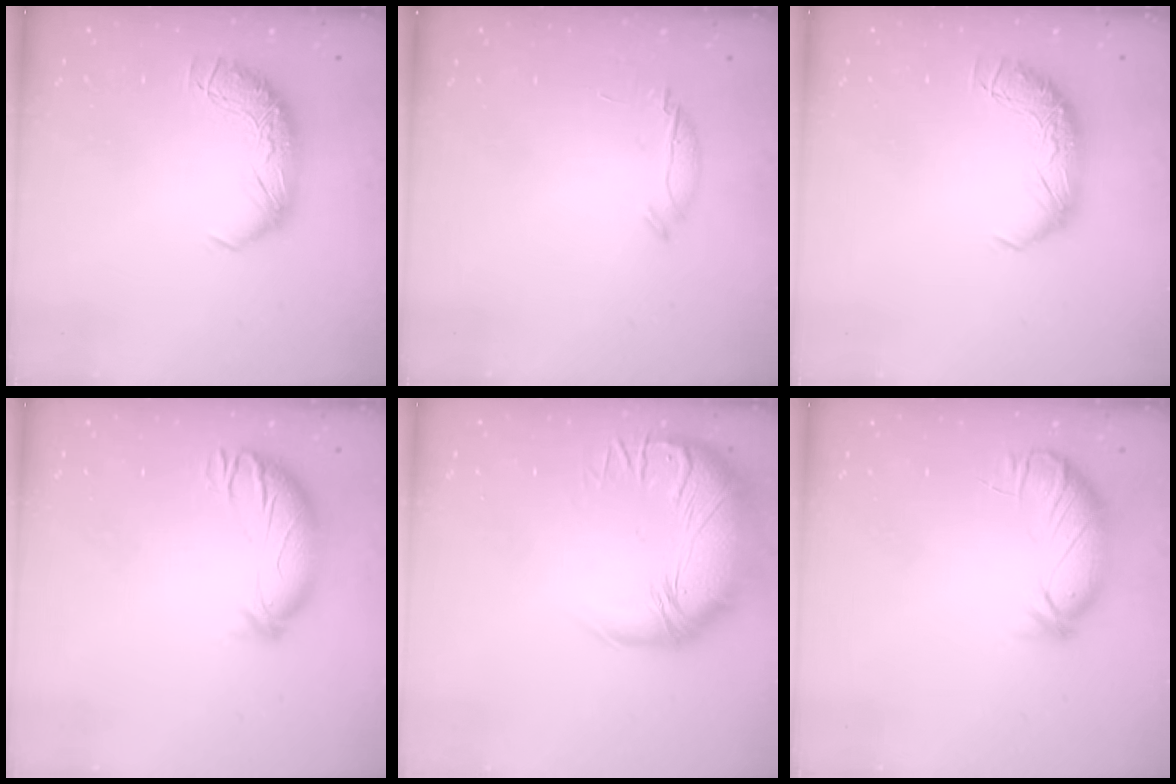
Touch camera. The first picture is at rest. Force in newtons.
{"total": 5.8, "press": 5.7, "slide": 1.1}
{"total": 0.0}
{"total": 2.8, "press": 2.0, "slide": 2.0}
{"total": 4.8, "press": 3.3, "slide": 3.5}
{"total": 3.8, "press": 3.5, "slide": 1.5}